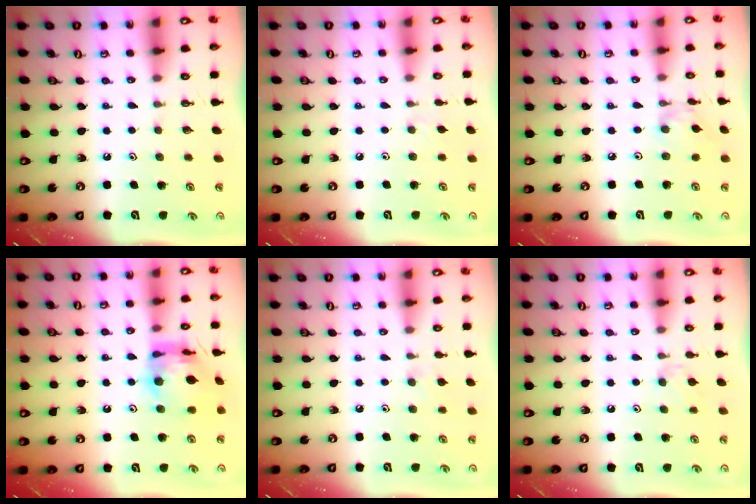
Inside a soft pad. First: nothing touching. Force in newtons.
{"total": 3.9, "press": 3.9, "slide": 0.7}
{"total": 2.0, "press": 2.0, "slide": 0.3}
{"total": 12.3, "press": 12.2, "slide": 1.4}
{"total": 3.7, "press": 3.6, "slide": 0.6}
{"total": 5.2, "press": 5.1, "slide": 1.0}